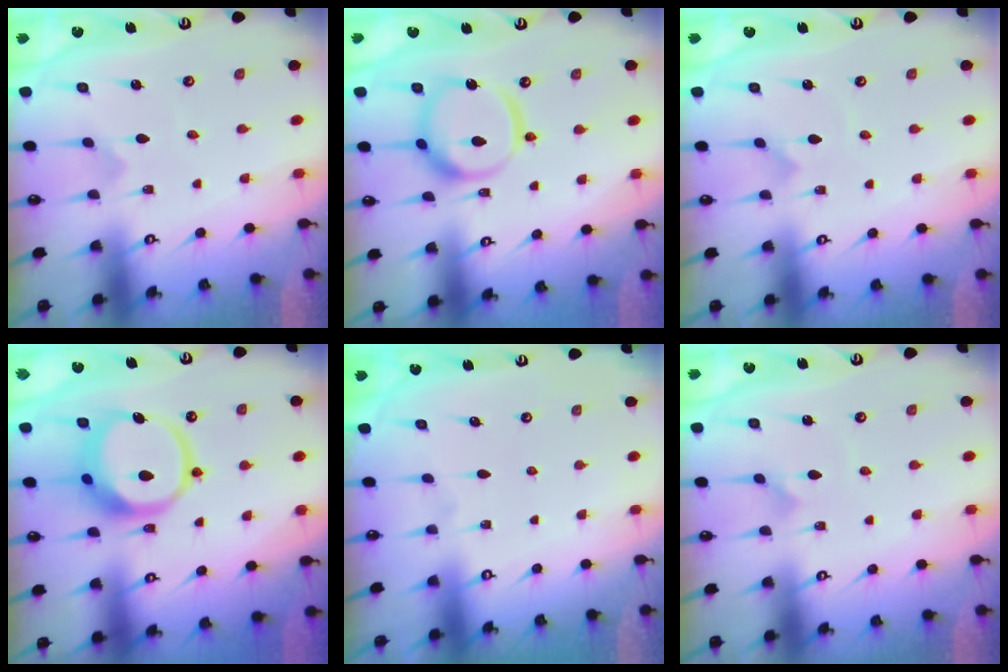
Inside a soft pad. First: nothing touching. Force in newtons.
{"total": 15.8, "press": 15.7, "slide": 1.4}
{"total": 0.8, "press": 0.8, "slide": 0.1}
{"total": 13.1, "press": 13.0, "slide": 1.6}
{"total": 0.0}
{"total": 1.5, "press": 1.5, "slide": 0.1}